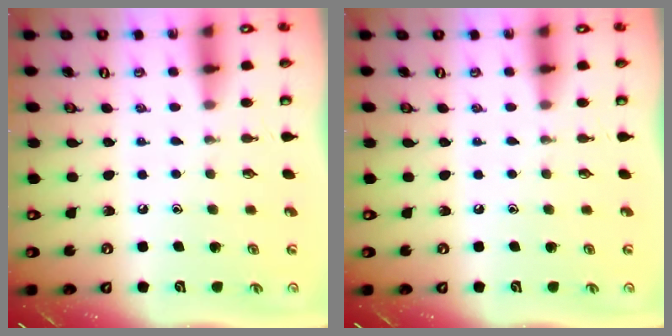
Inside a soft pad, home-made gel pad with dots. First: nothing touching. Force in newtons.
{"total": 0.0}